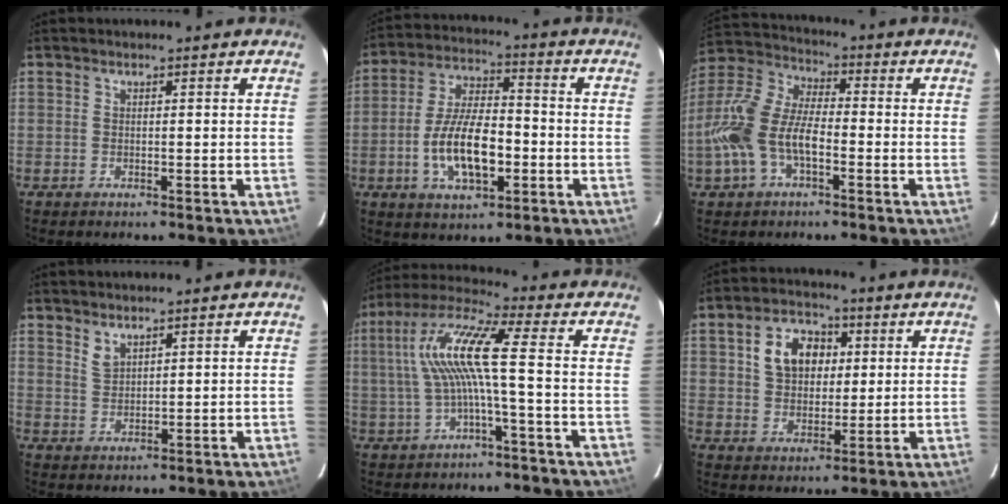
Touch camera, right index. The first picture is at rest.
{"total": 12.9, "force": [-3.5, 5.6, 11.0], "torque": [-0.221, 0.005, -0.059]}
{"total": 13.6, "force": [-4.1, 6.5, 11.2], "torque": [-0.240, 0.009, -0.082]}
{"total": 2.5, "force": [2.1, 1.0, 0.9], "torque": [-0.016, 0.001, 0.043]}
{"total": 10.9, "force": [-0.4, 0.3, 10.9], "torque": [-0.223, 0.016, -0.005]}
{"total": 9.5, "force": [2.7, 7.0, 5.8], "torque": [-0.111, 0.029, 0.051]}